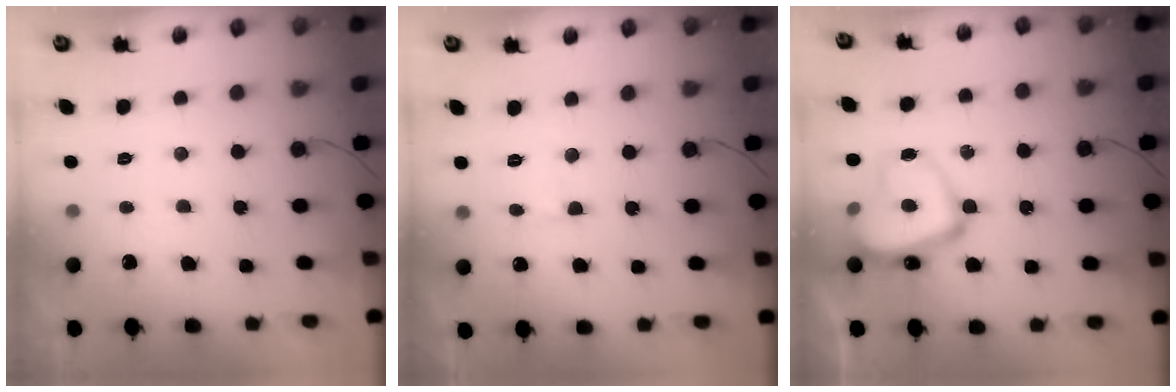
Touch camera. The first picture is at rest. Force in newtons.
{"total": 5.5, "press": 5.4, "slide": 0.5}
{"total": 16.1, "press": 16.0, "slide": 1.6}